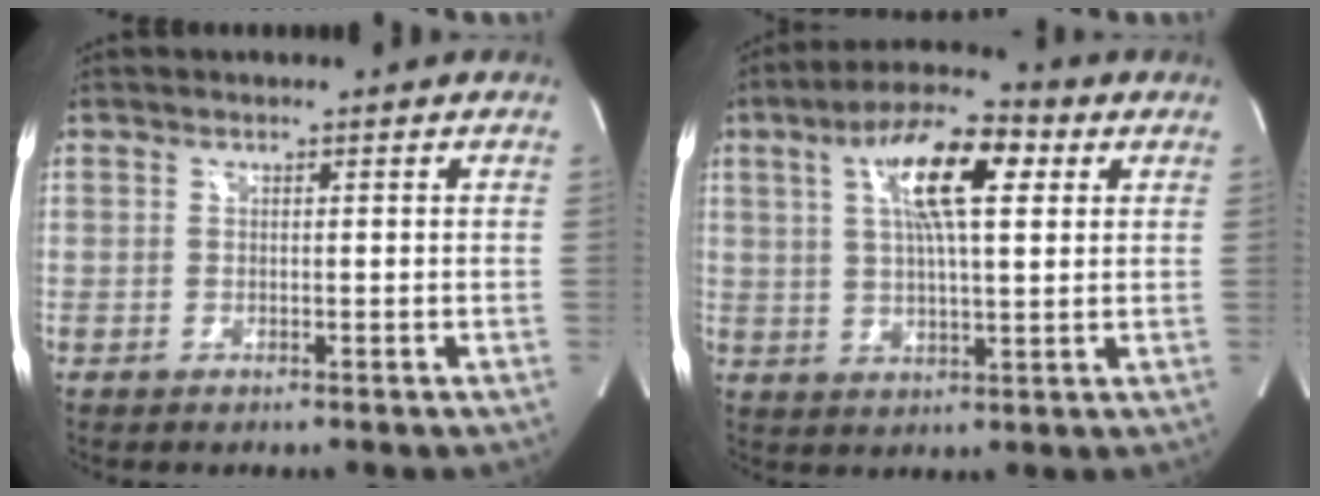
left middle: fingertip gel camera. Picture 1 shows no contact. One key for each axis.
{"total": 12.5, "fx": 4.3, "fy": 2.8, "fz": 11.4, "tx": -0.212, "ty": 0.022, "tz": 0.071}